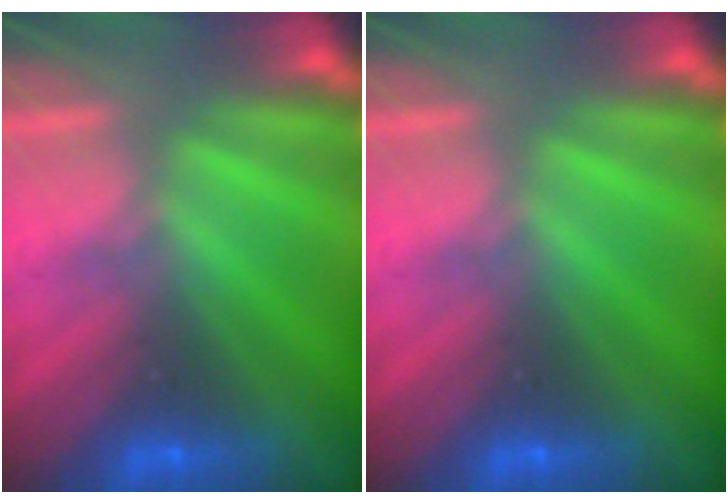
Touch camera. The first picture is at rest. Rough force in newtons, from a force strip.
{"total": 0.0}